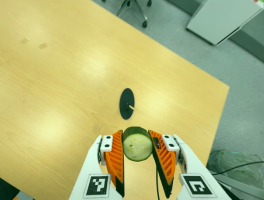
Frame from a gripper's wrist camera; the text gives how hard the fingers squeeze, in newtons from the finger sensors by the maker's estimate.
{"total": 11.2, "left": 11.7, "right": 10.7}